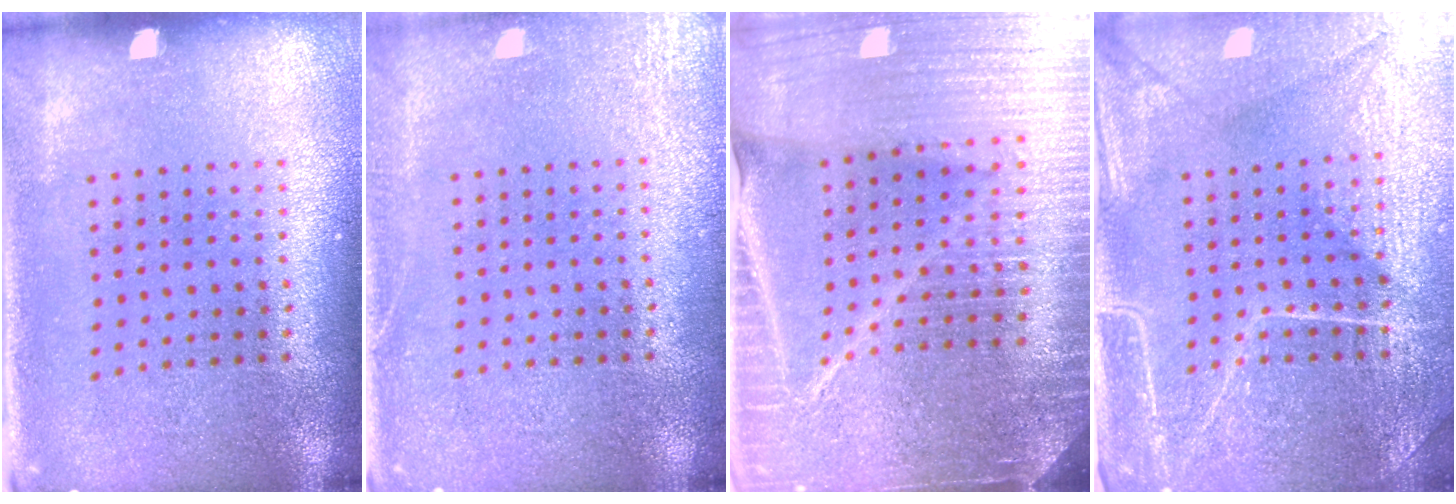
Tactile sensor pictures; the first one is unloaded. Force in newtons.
{"total": 2.3, "press": 2.3, "slide": 0.4}
{"total": 5.4, "press": 4.8, "slide": 2.5}
{"total": 4.5, "press": 4.2, "slide": 1.5}